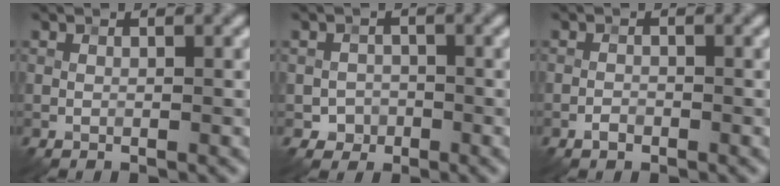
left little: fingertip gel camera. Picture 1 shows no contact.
{"total": 1.6, "force": [-0.7, 1.5, 0.1], "torque": [0.012, 0.002, -0.014]}
{"total": 0.9, "force": [-0.6, 0.5, 0.5], "torque": [-0.006, 0.000, -0.014]}